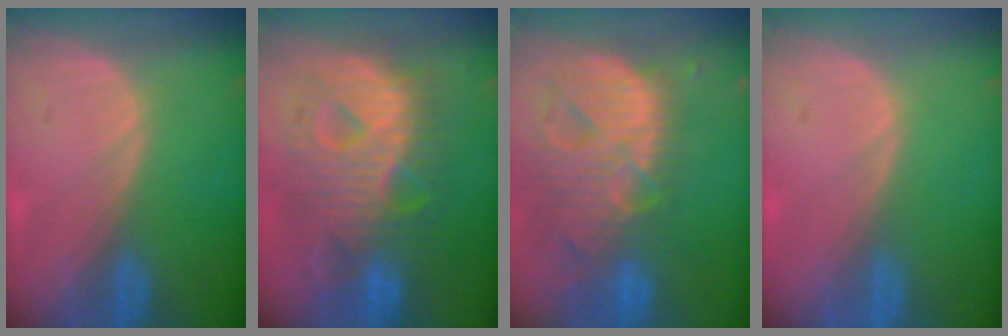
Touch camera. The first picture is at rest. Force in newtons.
{"total": 12.6, "press": 12.6, "slide": 1.2}
{"total": 13.7, "press": 11.7, "slide": 7.2}
{"total": 0.0}